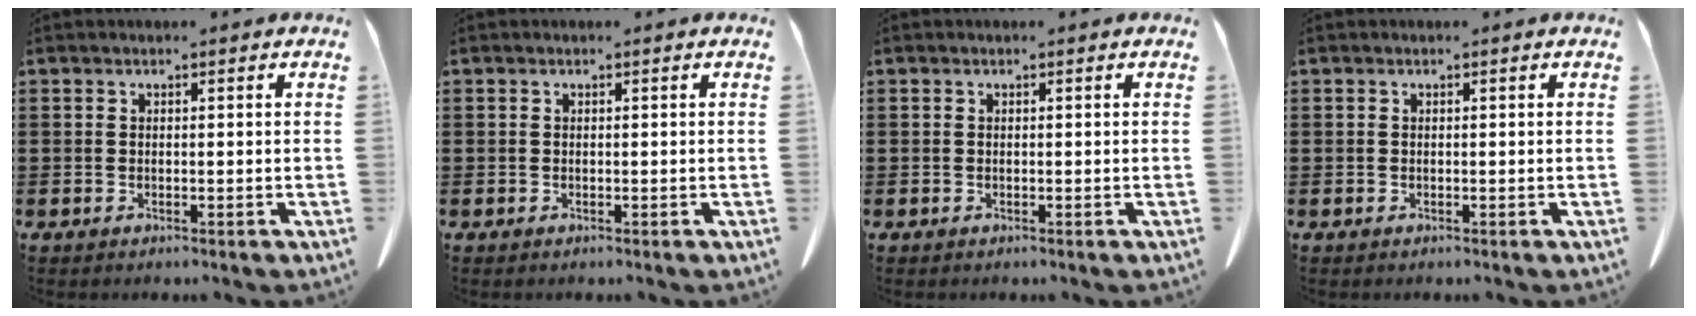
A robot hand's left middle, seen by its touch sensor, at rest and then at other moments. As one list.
[{"total": 0.0}, {"total": 0.0}, {"total": 0.0}]